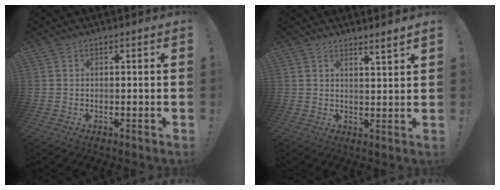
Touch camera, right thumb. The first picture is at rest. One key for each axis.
{"total": 3.5, "fx": 3.0, "fy": -0.5, "fz": 1.7, "tx": -0.014, "ty": -0.028, "tz": 0.048}